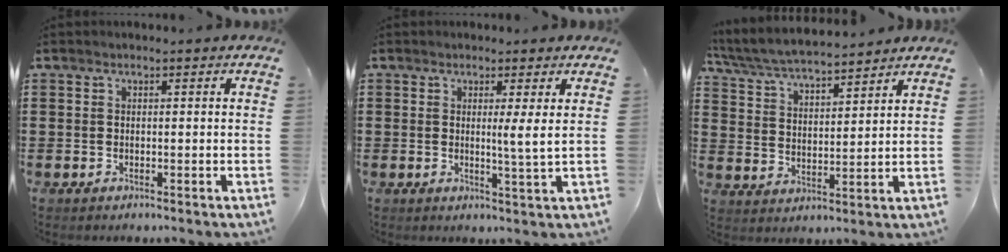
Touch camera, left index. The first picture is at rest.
{"total": 3.2, "force": [1.2, -0.7, 2.9], "torque": [-0.045, -0.017, 0.015]}
{"total": 5.9, "force": [5.7, 0.3, 1.7], "torque": [-0.056, -0.030, 0.098]}